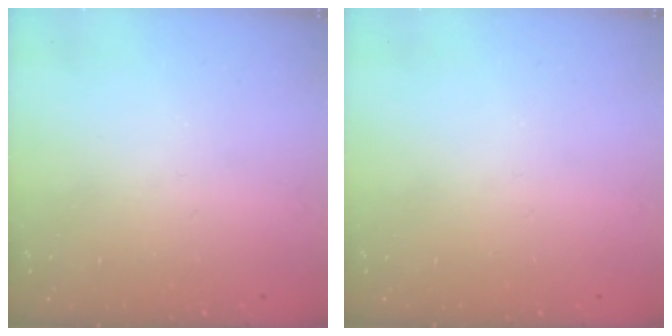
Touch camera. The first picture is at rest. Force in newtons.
{"total": 0.0}